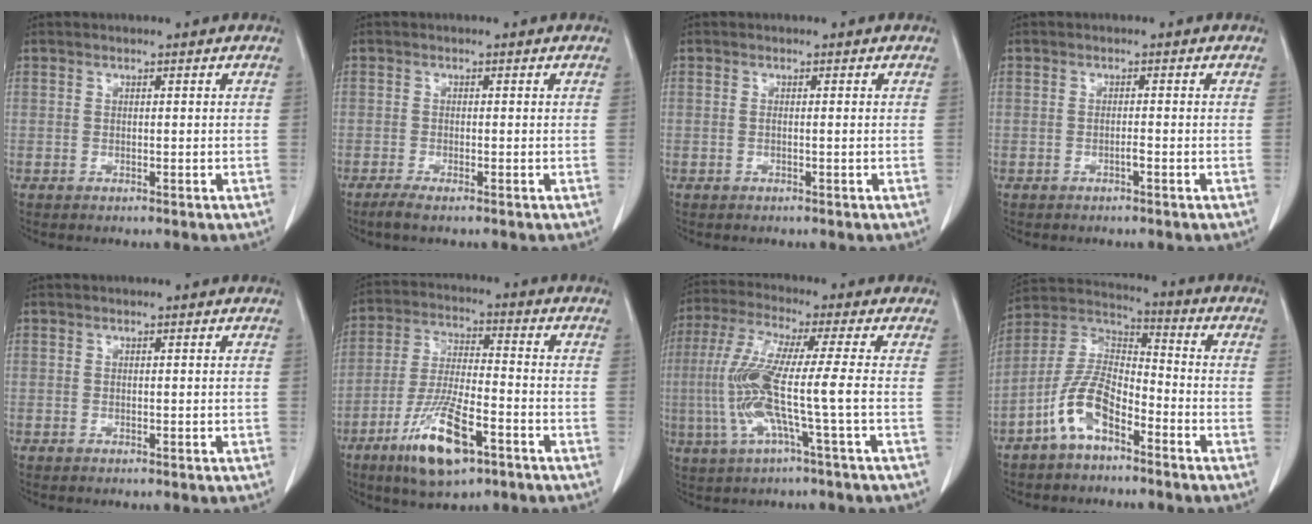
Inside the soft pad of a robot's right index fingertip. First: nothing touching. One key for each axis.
{"total": 1.9, "fx": -1.4, "fy": -0.1, "fz": 1.3, "tx": -0.027, "ty": -0.005, "tz": -0.027}
{"total": 0.5, "fx": 0.0, "fy": 0.0, "fz": 0.5, "tx": -0.013, "ty": -0.001, "tz": 0.000}
{"total": 0.8, "fx": -0.4, "fy": 0.0, "fz": 0.6, "tx": -0.013, "ty": 0.001, "tz": -0.007}
{"total": 0.0}
{"total": 12.4, "fx": -6.7, "fy": 3.0, "fz": 10.0, "tx": -0.201, "ty": -0.018, "tz": -0.116}
{"total": 11.5, "fx": -1.9, "fy": -0.5, "fz": 11.3, "tx": -0.243, "ty": -0.002, "tz": -0.043}
{"total": 9.8, "fx": -5.6, "fy": 4.1, "fz": 7.0, "tx": -0.158, "ty": 0.017, "tz": -0.111}